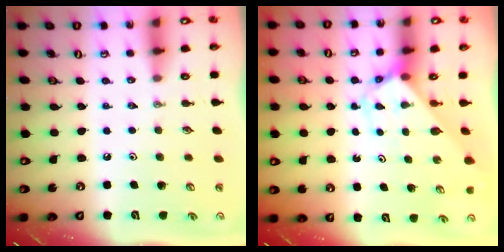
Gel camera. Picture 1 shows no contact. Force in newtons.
{"total": 2.9, "press": 2.9, "slide": 0.1}